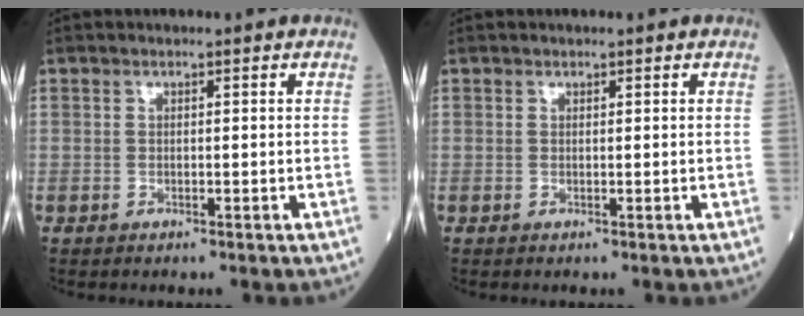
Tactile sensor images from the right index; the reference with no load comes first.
{"total": 0.0}